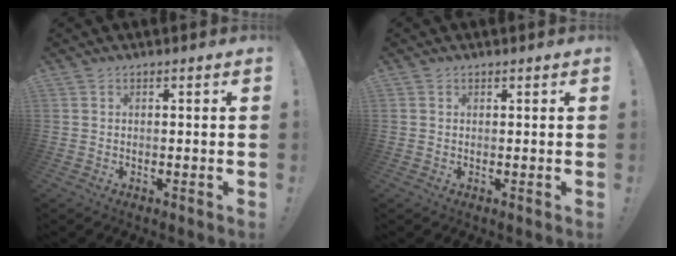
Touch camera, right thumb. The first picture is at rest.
{"total": 0.6, "force": [0.4, 0.4, 0.0], "torque": [0.000, 0.001, 0.007]}